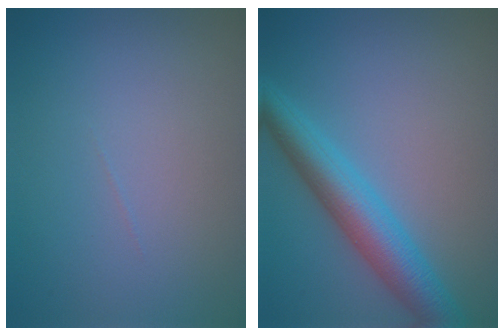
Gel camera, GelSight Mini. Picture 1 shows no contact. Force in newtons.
{"total": 5.5, "press": 5.5, "slide": 0.1}